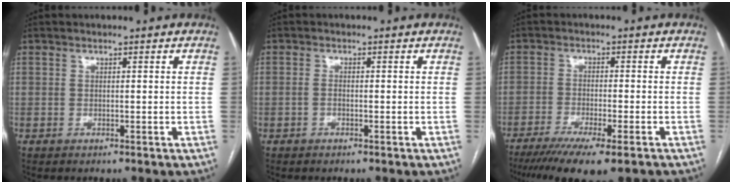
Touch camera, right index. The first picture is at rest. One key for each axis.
{"total": 0.8, "fx": -0.4, "fy": 0.3, "fz": 0.6, "tx": -0.010, "ty": 0.003, "tz": -0.008}
{"total": 13.0, "fx": -9.7, "fy": 1.8, "fz": 8.5, "tx": -0.132, "ty": -0.030, "tz": -0.151}